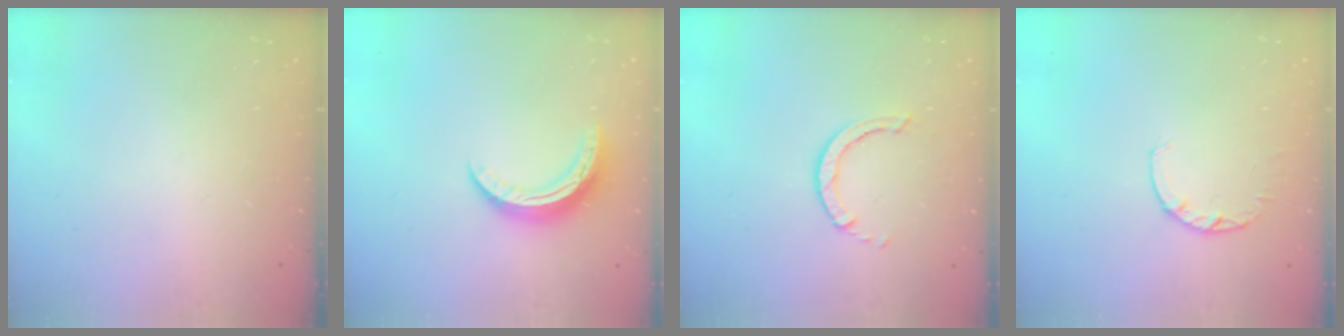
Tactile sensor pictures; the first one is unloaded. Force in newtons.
{"total": 9.3, "press": 9.3, "slide": 0.3}
{"total": 3.4, "press": 3.4, "slide": 0.5}
{"total": 2.8, "press": 2.7, "slide": 0.5}